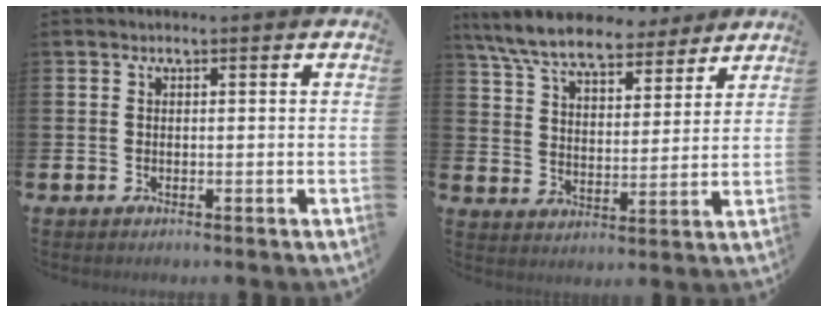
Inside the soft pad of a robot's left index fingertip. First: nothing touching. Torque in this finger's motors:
{"motor_torque": [1.05, -1.09, 1.05, 0.21]}